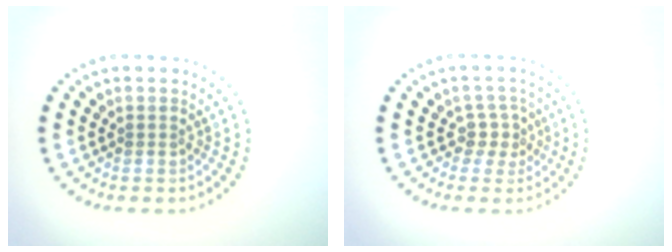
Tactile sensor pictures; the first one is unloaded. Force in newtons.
{"total": 2.0, "press": 1.5, "slide": 1.3}